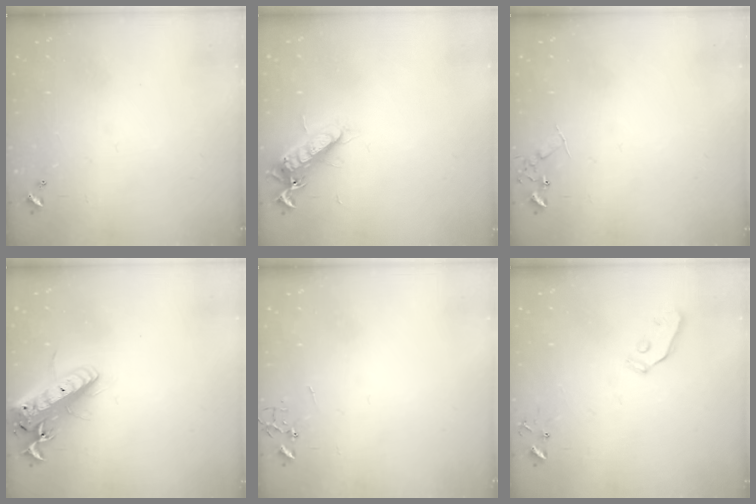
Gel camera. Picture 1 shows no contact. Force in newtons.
{"total": 13.0, "press": 12.9, "slide": 1.2}
{"total": 7.0, "press": 7.0, "slide": 0.8}
{"total": 16.9, "press": 16.6, "slide": 3.2}
{"total": 0.0}
{"total": 3.7, "press": 3.6, "slide": 0.8}